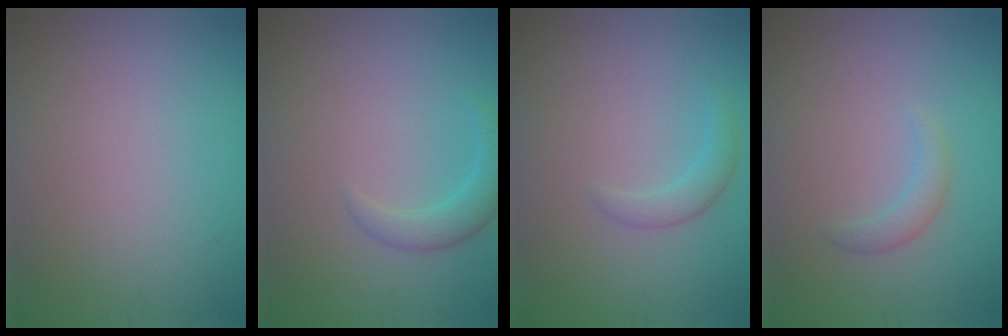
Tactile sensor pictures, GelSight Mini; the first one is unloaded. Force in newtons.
{"total": 2.2, "press": 2.2, "slide": 0.2}
{"total": 1.7, "press": 1.7, "slide": 0.1}
{"total": 1.5, "press": 1.5, "slide": 0.1}